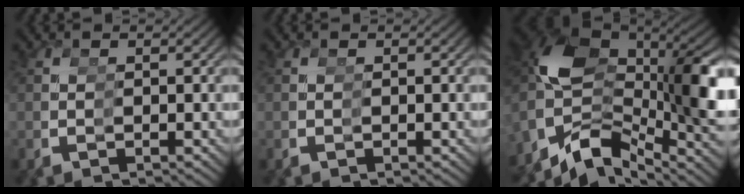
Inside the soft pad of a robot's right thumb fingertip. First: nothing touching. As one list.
[{"total": 0.0}, {"total": 14.5, "force": [0.7, 8.4, 11.7], "torque": [-0.220, -0.013, 0.029]}]